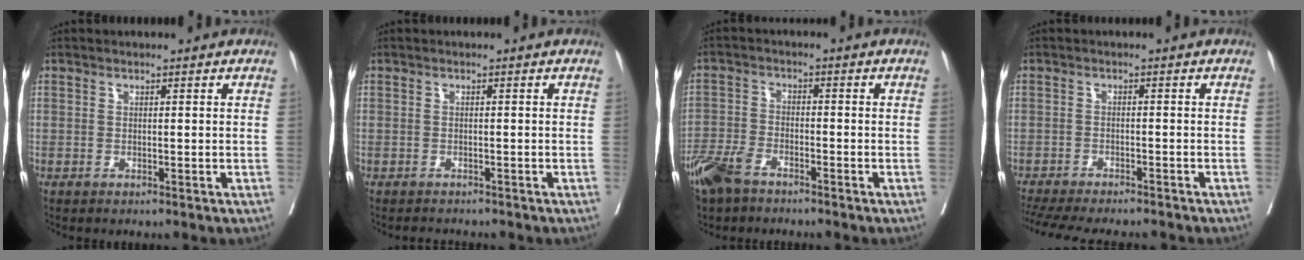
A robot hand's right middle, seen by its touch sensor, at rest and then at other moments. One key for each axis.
{"total": 2.0, "fx": -1.9, "fy": 0.6, "fz": 0.2, "tx": -0.006, "ty": -0.007, "tz": -0.027}
{"total": 6.6, "fx": -5.1, "fy": 2.6, "fz": 3.3, "tx": -0.077, "ty": -0.009, "tz": -0.100}
{"total": 15.5, "fx": -13.8, "fy": 3.0, "fz": 6.6, "tx": -0.150, "ty": -0.025, "tz": -0.189}